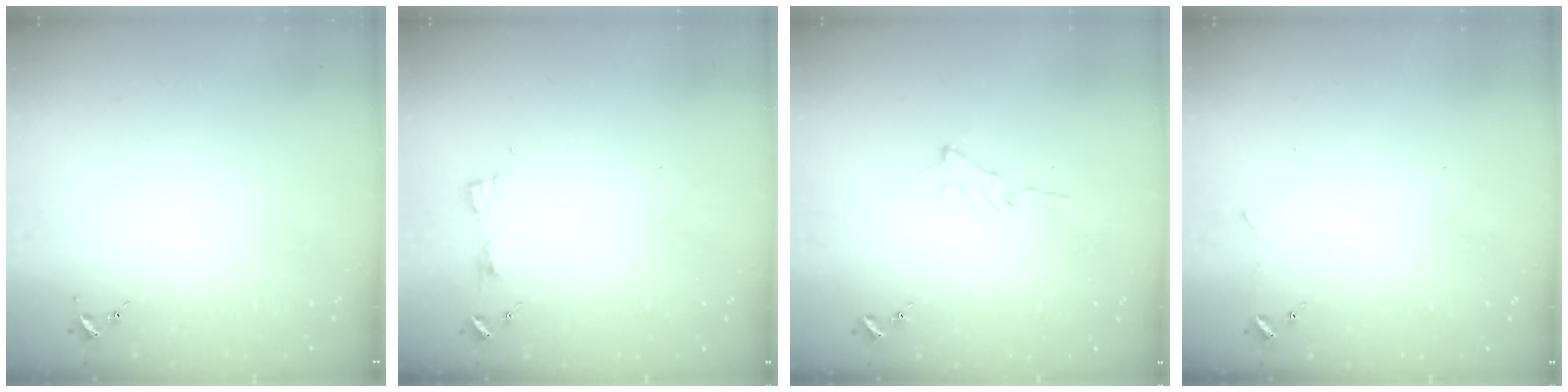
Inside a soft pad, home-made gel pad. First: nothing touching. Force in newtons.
{"total": 2.9, "press": 2.8, "slide": 0.3}
{"total": 5.3, "press": 5.2, "slide": 0.5}
{"total": 3.5, "press": 3.5, "slide": 0.4}